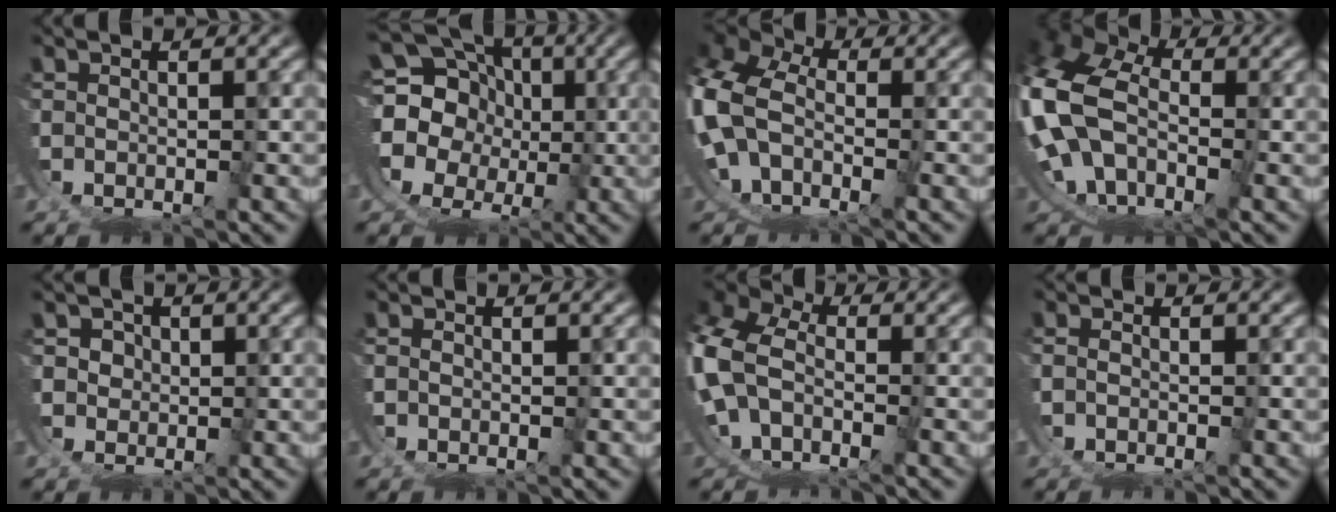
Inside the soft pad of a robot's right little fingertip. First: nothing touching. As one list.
[{"total": 19.1, "force": [0.3, 17.3, 8.1], "torque": [-0.215, -0.061, -0.002]}, {"total": 11.3, "force": [-0.2, 9.8, 5.5], "torque": [-0.149, -0.005, -0.025]}, {"total": 13.1, "force": [0.0, 11.1, 6.9], "torque": [-0.195, -0.021, -0.012]}, {"total": 2.0, "force": [0.5, 1.8, 0.6], "torque": [-0.024, -0.012, 0.016]}, {"total": 0.7, "force": [-0.4, 0.6, 0.1], "torque": [-0.006, -0.004, -0.008]}, {"total": 9.9, "force": [-0.8, 8.6, 4.7], "torque": [-0.136, -0.006, -0.029]}, {"total": 1.7, "force": [-1.4, 0.6, 0.7], "torque": [-0.015, -0.005, -0.021]}]